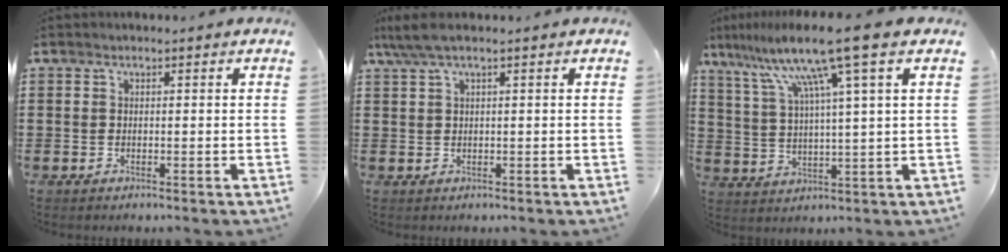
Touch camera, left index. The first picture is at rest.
{"total": 2.8, "force": [1.3, 0.1, 2.5], "torque": [-0.057, -0.004, 0.021]}
{"total": 12.0, "force": [7.6, -0.8, 9.2], "torque": [-0.201, -0.020, 0.122]}